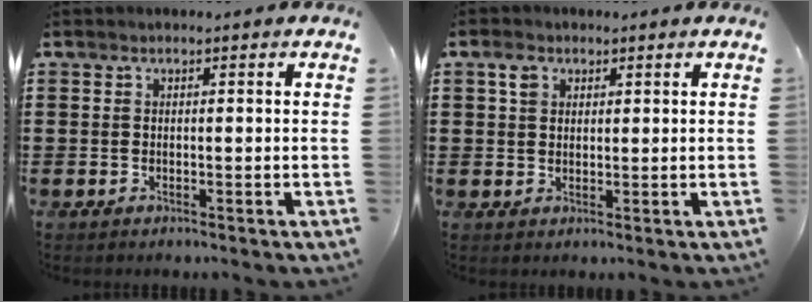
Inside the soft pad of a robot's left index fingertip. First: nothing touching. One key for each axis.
{"total": 2.5, "fx": 1.3, "fy": 1.8, "fz": 1.2, "tx": -0.021, "ty": 0.004, "tz": 0.023}